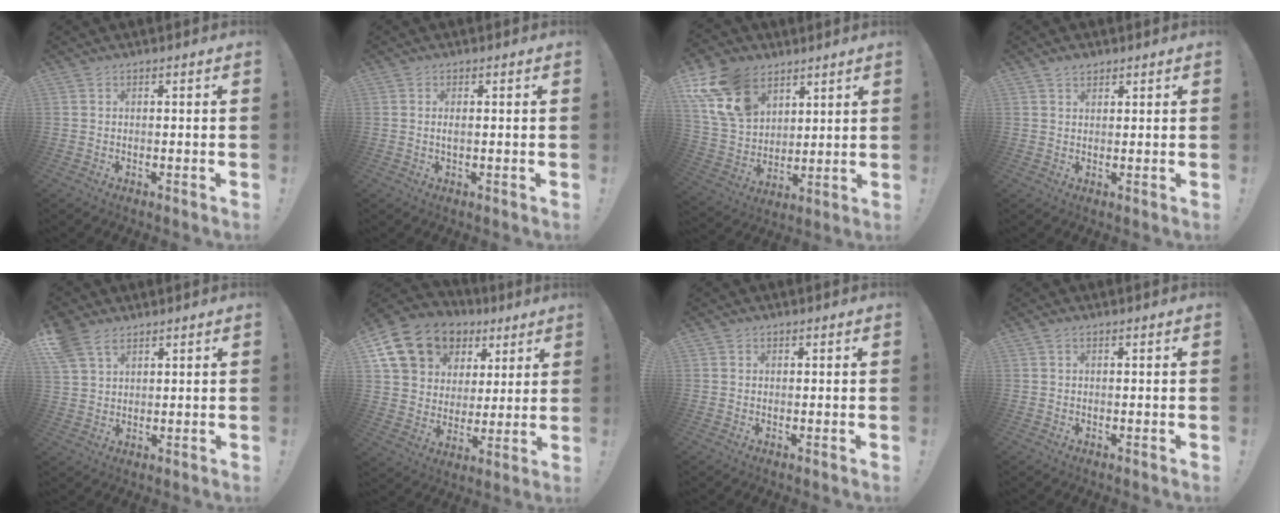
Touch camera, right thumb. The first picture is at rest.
{"total": 1.0, "force": [0.0, 0.2, 1.0], "torque": [-0.013, -0.002, -0.002]}
{"total": 17.7, "force": [10.0, 12.1, 8.2], "torque": [-0.157, -0.049, 0.194]}
{"total": 2.3, "force": [1.7, 1.3, 0.7], "torque": [-0.007, -0.009, 0.031]}
{"total": 7.6, "force": [4.8, 4.5, 3.7], "torque": [-0.084, -0.011, 0.097]}
{"total": 16.7, "force": [9.2, 12.3, 6.5], "torque": [-0.102, -0.047, 0.188]}
{"total": 0.7, "force": [0.5, 0.5, -0.1], "torque": [0.009, -0.001, 0.007]}
{"total": 0.5, "force": [0.1, 0.2, 0.5], "torque": [-0.016, 0.004, 0.003]}